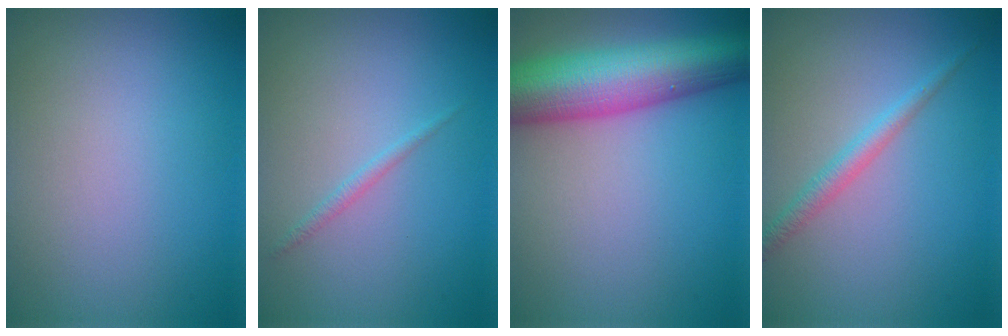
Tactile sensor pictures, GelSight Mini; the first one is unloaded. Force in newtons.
{"total": 0.8, "press": 0.8, "slide": 0.1}
{"total": 10.8, "press": 10.8, "slide": 0.1}
{"total": 1.9, "press": 1.9, "slide": 0.1}